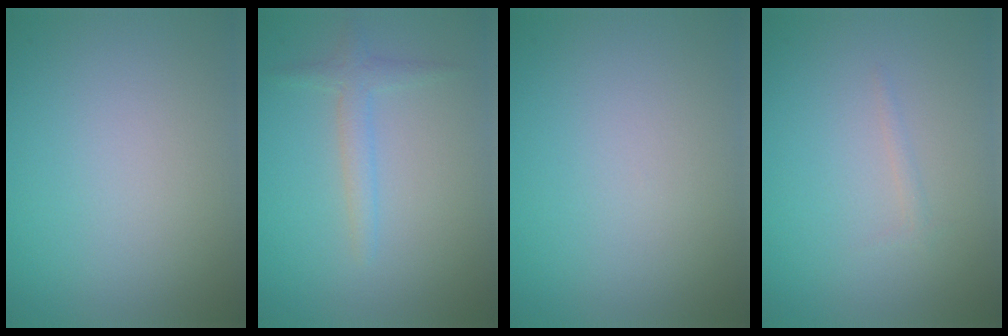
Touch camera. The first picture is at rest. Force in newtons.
{"total": 1.8, "press": 1.8, "slide": 0.1}
{"total": 0.0}
{"total": 0.6, "press": 0.6, "slide": 0.0}